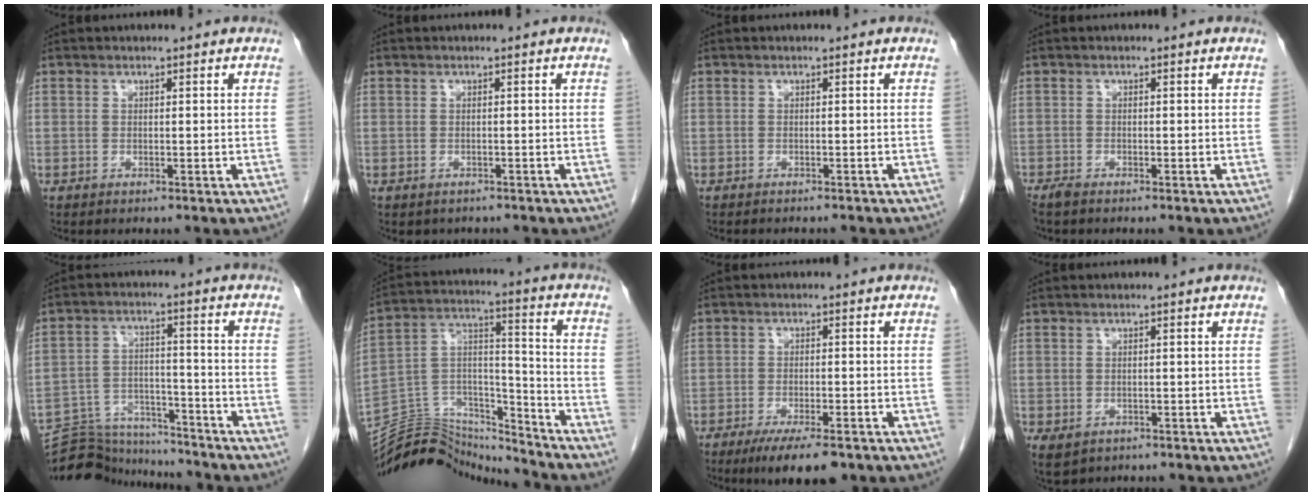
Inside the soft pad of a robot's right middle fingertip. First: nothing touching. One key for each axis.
{"total": 1.7, "fx": -1.4, "fy": 0.9, "fz": 0.2, "tx": -0.010, "ty": -0.002, "tz": -0.017}
{"total": 3.6, "fx": -3.4, "fy": 0.7, "fz": 1.2, "tx": -0.014, "ty": -0.004, "tz": -0.039}
{"total": 1.4, "fx": -1.2, "fy": 0.2, "fz": 0.7, "tx": -0.019, "ty": -0.005, "tz": -0.024}
{"total": 13.6, "fx": -13.3, "fy": 2.4, "fz": 1.4, "tx": -0.028, "ty": 0.028, "tz": -0.208}
{"total": 17.4, "fx": -17.2, "fy": 2.6, "fz": 1.5, "tx": -0.026, "ty": 0.058, "tz": -0.287}
{"total": 8.0, "fx": -5.6, "fy": 1.6, "fz": 5.4, "tx": -0.084, "ty": -0.016, "tz": -0.084}
{"total": 3.5, "fx": -1.9, "fy": 2.4, "fz": 1.6, "tx": -0.028, "ty": -0.005, "tz": -0.022}